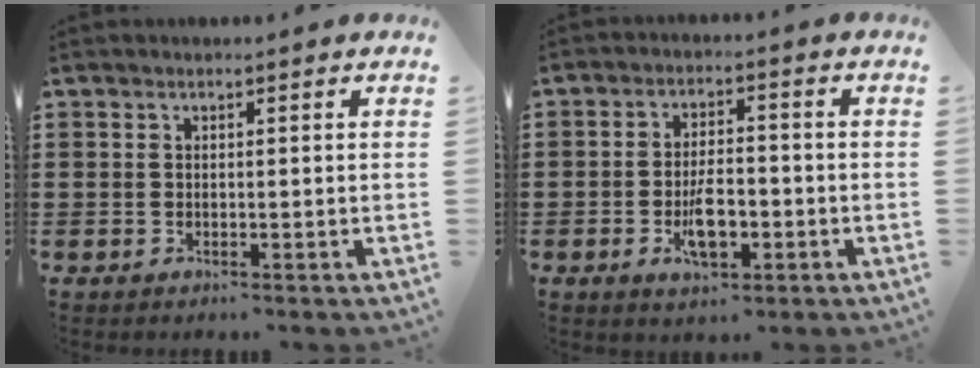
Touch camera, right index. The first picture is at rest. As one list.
[{"total": 5.8, "force": [-1.8, 2.6, 4.9], "torque": [-0.092, 0.007, -0.033]}]